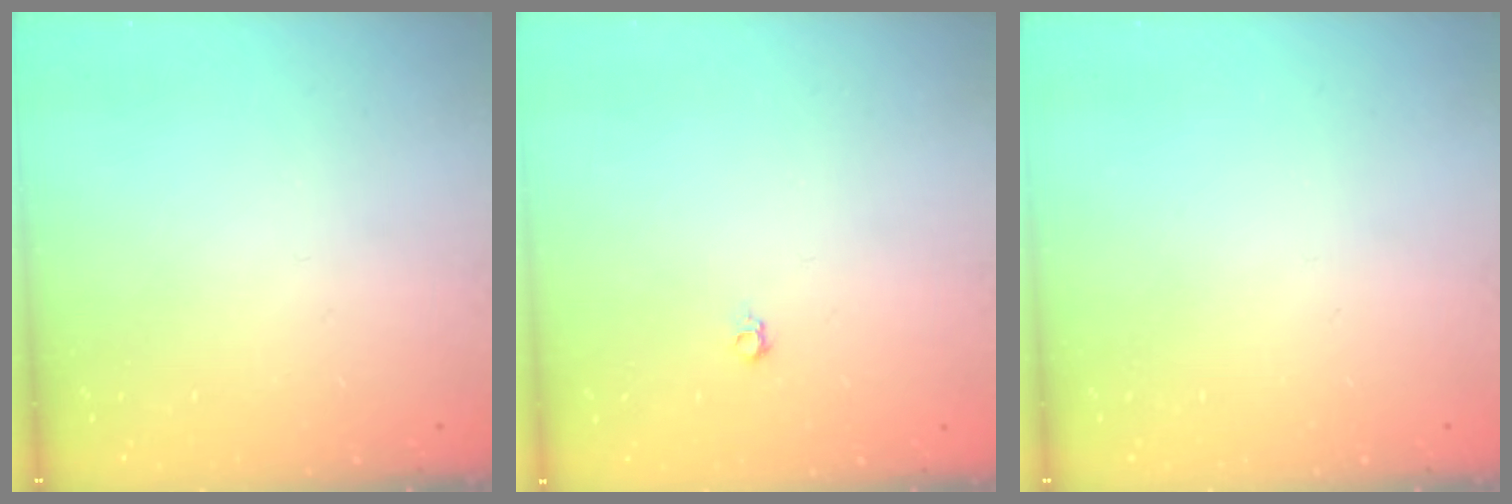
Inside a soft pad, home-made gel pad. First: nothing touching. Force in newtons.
{"total": 3.5, "press": 3.4, "slide": 0.6}
{"total": 0.0}